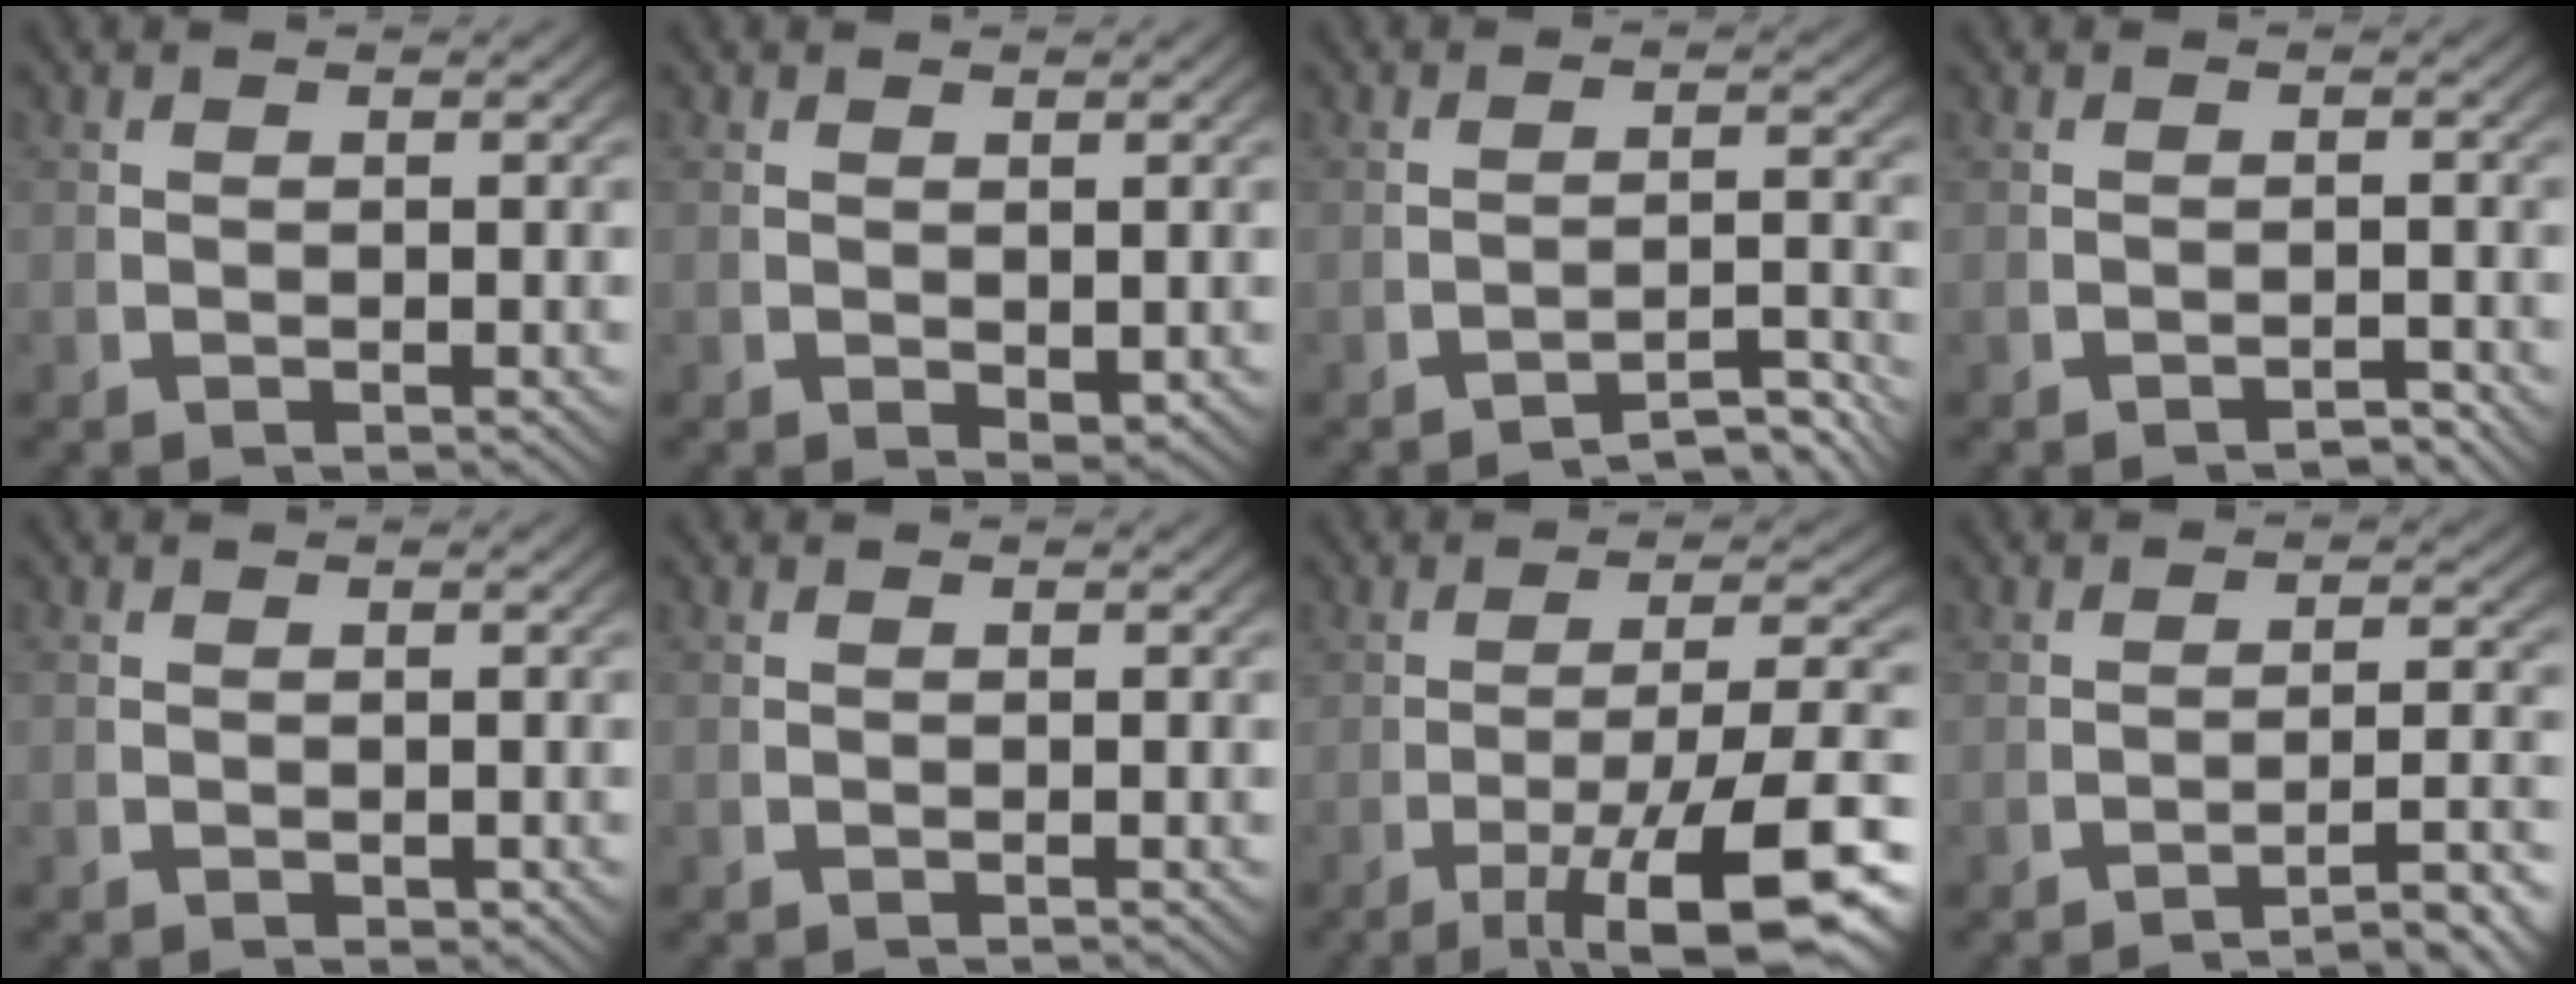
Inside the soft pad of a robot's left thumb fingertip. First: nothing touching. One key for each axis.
{"total": 1.3, "fx": 0.5, "fy": 0.8, "fz": 0.9, "tx": -0.015, "ty": -0.008, "tz": 0.019}
{"total": 3.9, "fx": -3.3, "fy": 0.9, "fz": 2.0, "tx": -0.028, "ty": -0.010, "tz": -0.050}
{"total": 1.6, "fx": -1.5, "fy": 0.1, "fz": 0.3, "tx": -0.006, "ty": -0.003, "tz": -0.023}
{"total": 0.7, "fx": -0.1, "fy": 0.5, "fz": 0.4, "tx": -0.006, "ty": -0.006, "tz": 0.002}
{"total": 0.0}
{"total": 10.1, "fx": -3.6, "fy": 4.3, "fz": 8.4, "tx": -0.135, "ty": -0.030, "tz": -0.035}
{"total": 4.8, "fx": -3.5, "fy": 0.9, "fz": 3.2, "tx": -0.039, "ty": -0.007, "tz": -0.050}